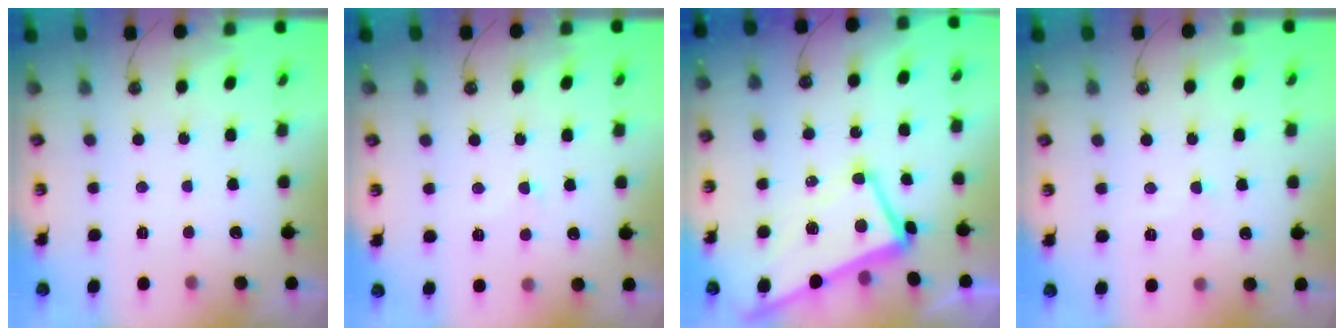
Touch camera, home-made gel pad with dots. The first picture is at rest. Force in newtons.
{"total": 4.0, "press": 3.9, "slide": 0.9}
{"total": 2.0, "press": 1.7, "slide": 1.1}
{"total": 2.9, "press": 2.9, "slide": 0.3}